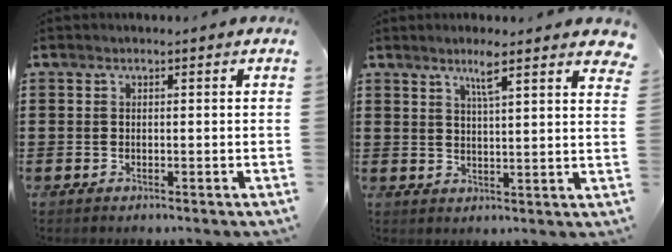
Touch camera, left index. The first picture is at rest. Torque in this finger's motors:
{"motor_torque": [1.22, -0.72, 0.26, 0.08]}